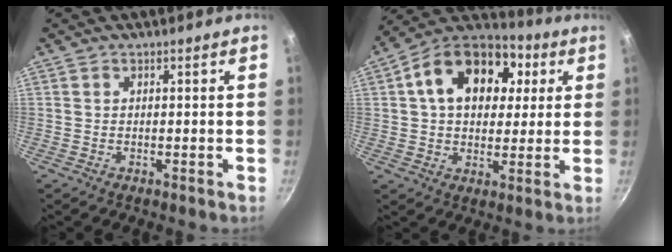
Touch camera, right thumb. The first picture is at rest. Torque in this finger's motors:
{"motor_torque": [0.15, 3.70, 0.52, -0.39, 0.43]}